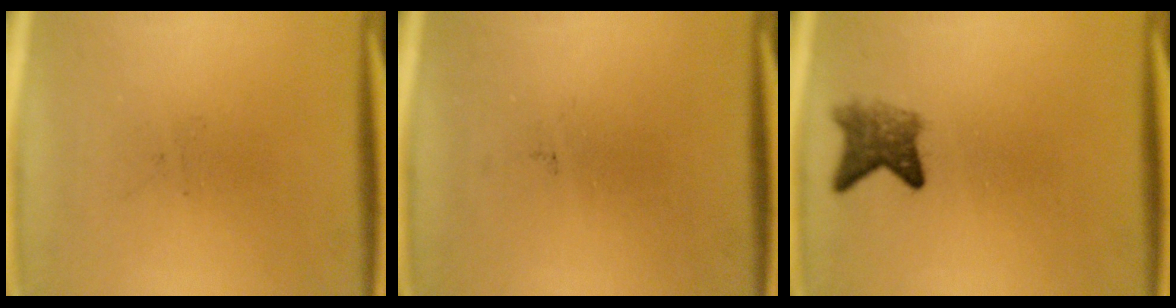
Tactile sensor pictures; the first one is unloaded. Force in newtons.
{"total": 0.0}
{"total": 3.7}